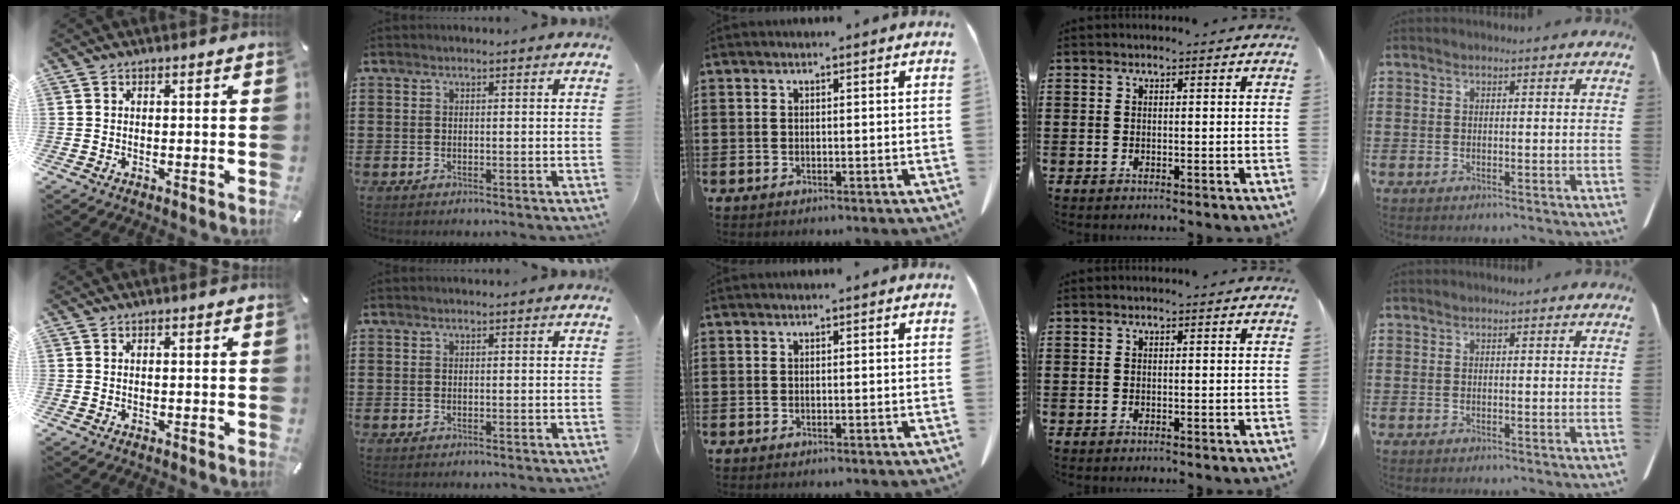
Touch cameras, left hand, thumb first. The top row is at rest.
{}